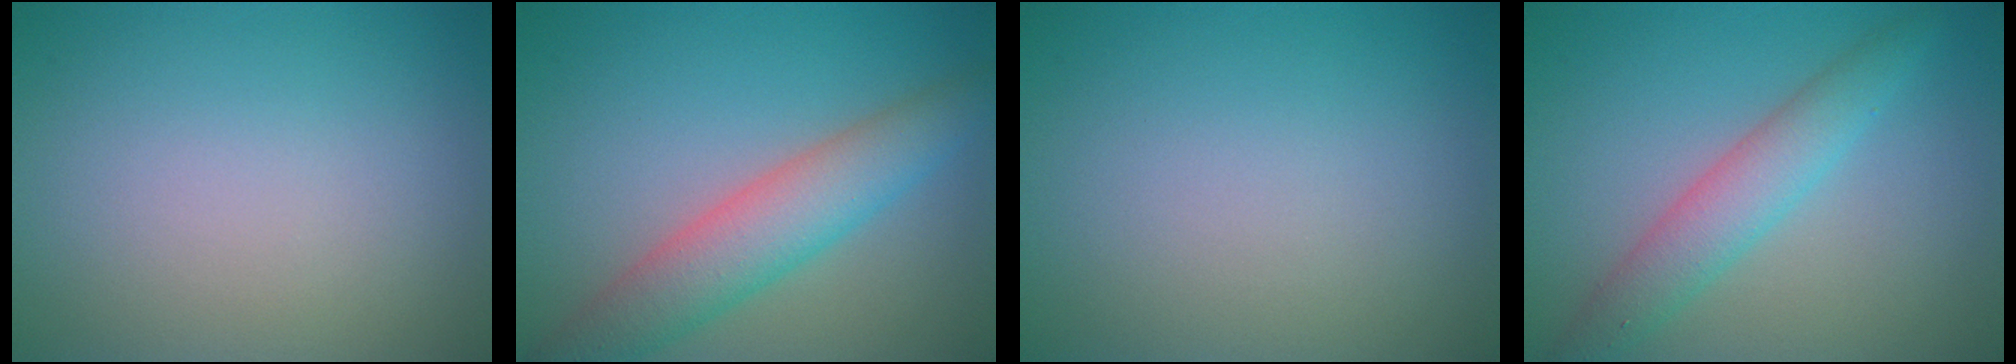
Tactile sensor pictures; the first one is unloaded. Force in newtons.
{"total": 5.4, "press": 5.4, "slide": 0.2}
{"total": 0.0}
{"total": 3.7, "press": 3.7, "slide": 0.1}